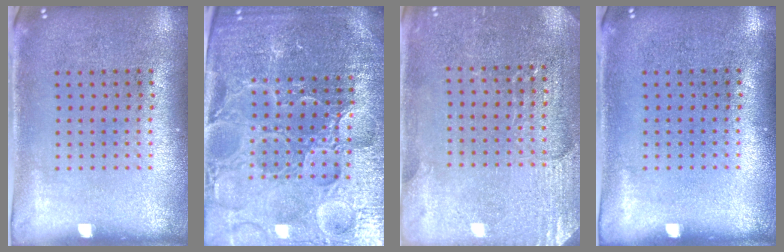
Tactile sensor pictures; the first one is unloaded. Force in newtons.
{"total": 5.6, "press": 5.1, "slide": 2.3}
{"total": 2.9, "press": 2.9, "slide": 0.4}
{"total": 0.0}